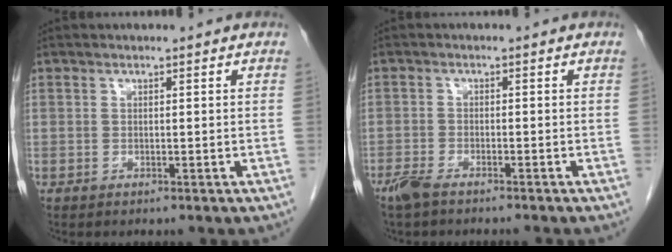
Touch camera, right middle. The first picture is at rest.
{"total": 4.3, "force": [-3.6, 0.6, 2.3], "torque": [-0.043, -0.009, -0.057]}